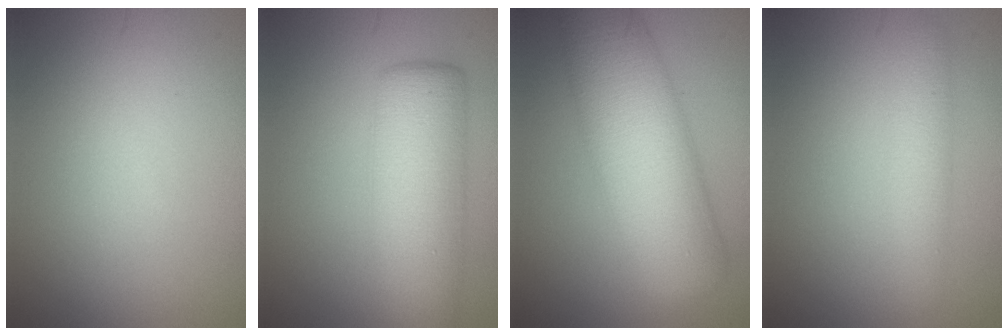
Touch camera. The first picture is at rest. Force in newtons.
{"total": 7.7, "press": 7.7, "slide": 0.2}
{"total": 10.4, "press": 10.3, "slide": 0.7}
{"total": 2.5, "press": 2.5, "slide": 0.1}